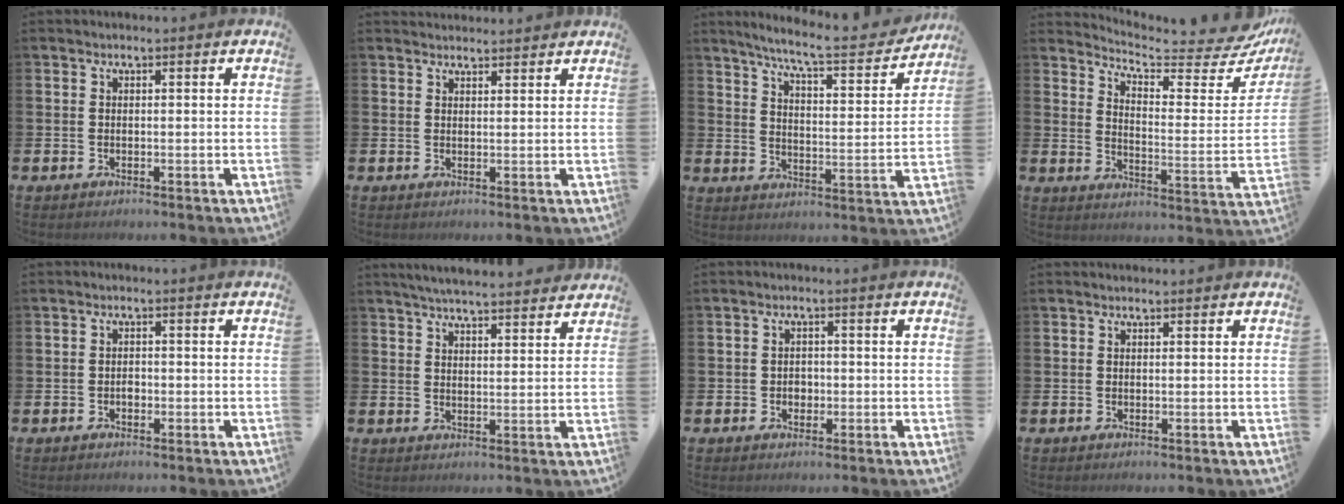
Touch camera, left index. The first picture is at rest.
{"total": 2.0, "force": [1.9, 0.4, -0.2], "torque": [0.007, -0.010, 0.034]}
{"total": 7.7, "force": [6.9, 0.6, 3.3], "torque": [-0.077, -0.050, 0.114]}
{"total": 5.5, "force": [5.1, 0.9, 1.8], "torque": [-0.050, -0.052, 0.078]}
{"total": 1.0, "force": [-0.4, 0.8, 0.5], "torque": [-0.007, 0.001, -0.008]}
{"total": 4.9, "force": [4.8, 0.1, 0.9], "torque": [-0.029, -0.024, 0.086]}
{"total": 1.7, "force": [-0.3, 1.5, 0.8], "torque": [-0.004, 0.003, -0.010]}
{"total": 0.0}